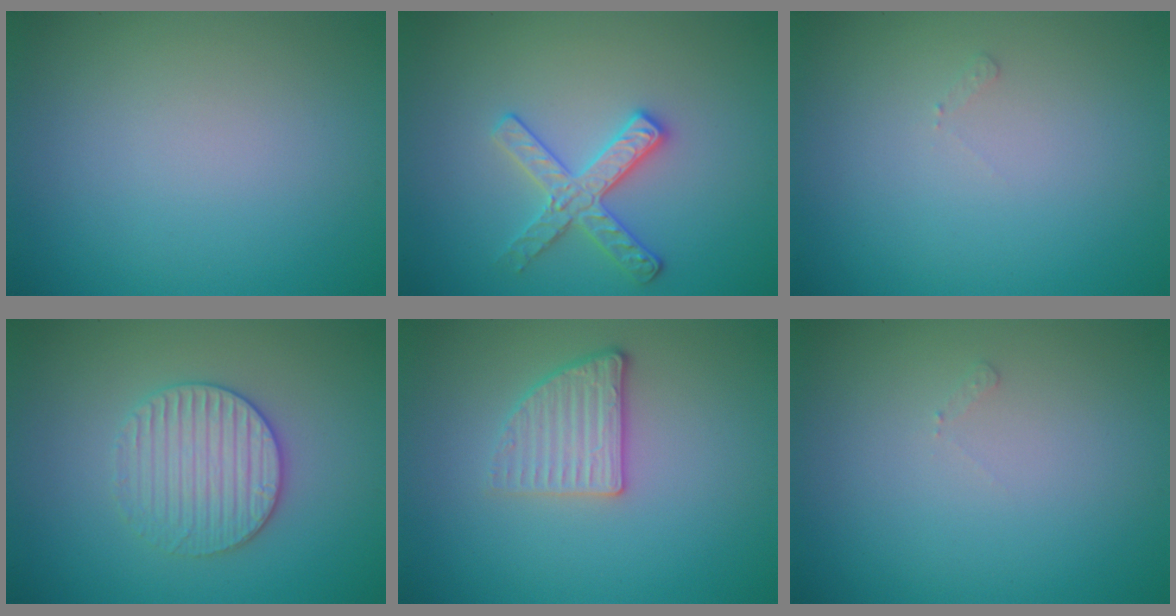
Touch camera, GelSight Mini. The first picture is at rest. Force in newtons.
{"total": 2.9, "press": 2.8, "slide": 0.6}
{"total": 0.5, "press": 0.5, "slide": 0.2}
{"total": 3.4, "press": 3.2, "slide": 1.1}
{"total": 2.6, "press": 2.3, "slide": 1.2}
{"total": 0.5, "press": 0.5, "slide": 0.2}